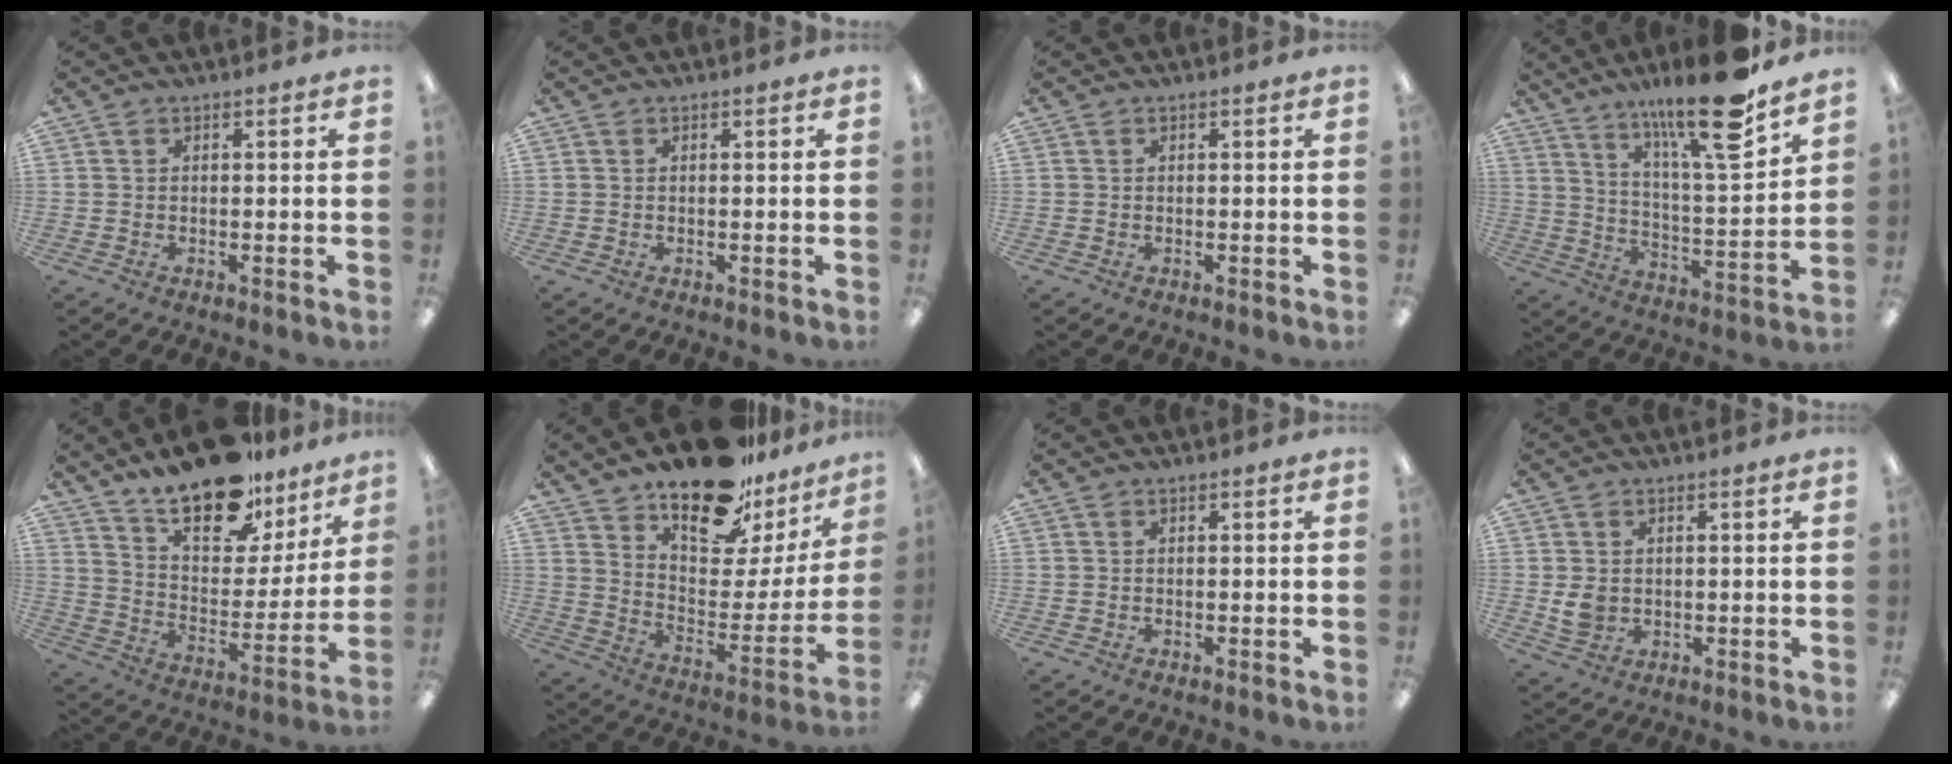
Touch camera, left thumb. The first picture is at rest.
{"total": 0.0}
{"total": 0.0}
{"total": 19.0, "force": [14.2, 3.0, 12.3], "torque": [-0.206, -0.088, 0.225]}
{"total": 20.6, "force": [15.4, 9.2, 10.0], "torque": [-0.161, -0.102, 0.272]}
{"total": 19.7, "force": [15.9, 7.7, 8.8], "torque": [-0.141, -0.112, 0.277]}
{"total": 0.0}
{"total": 4.3, "force": [0.6, 3.7, 2.1], "torque": [-0.031, -0.002, 0.012]}